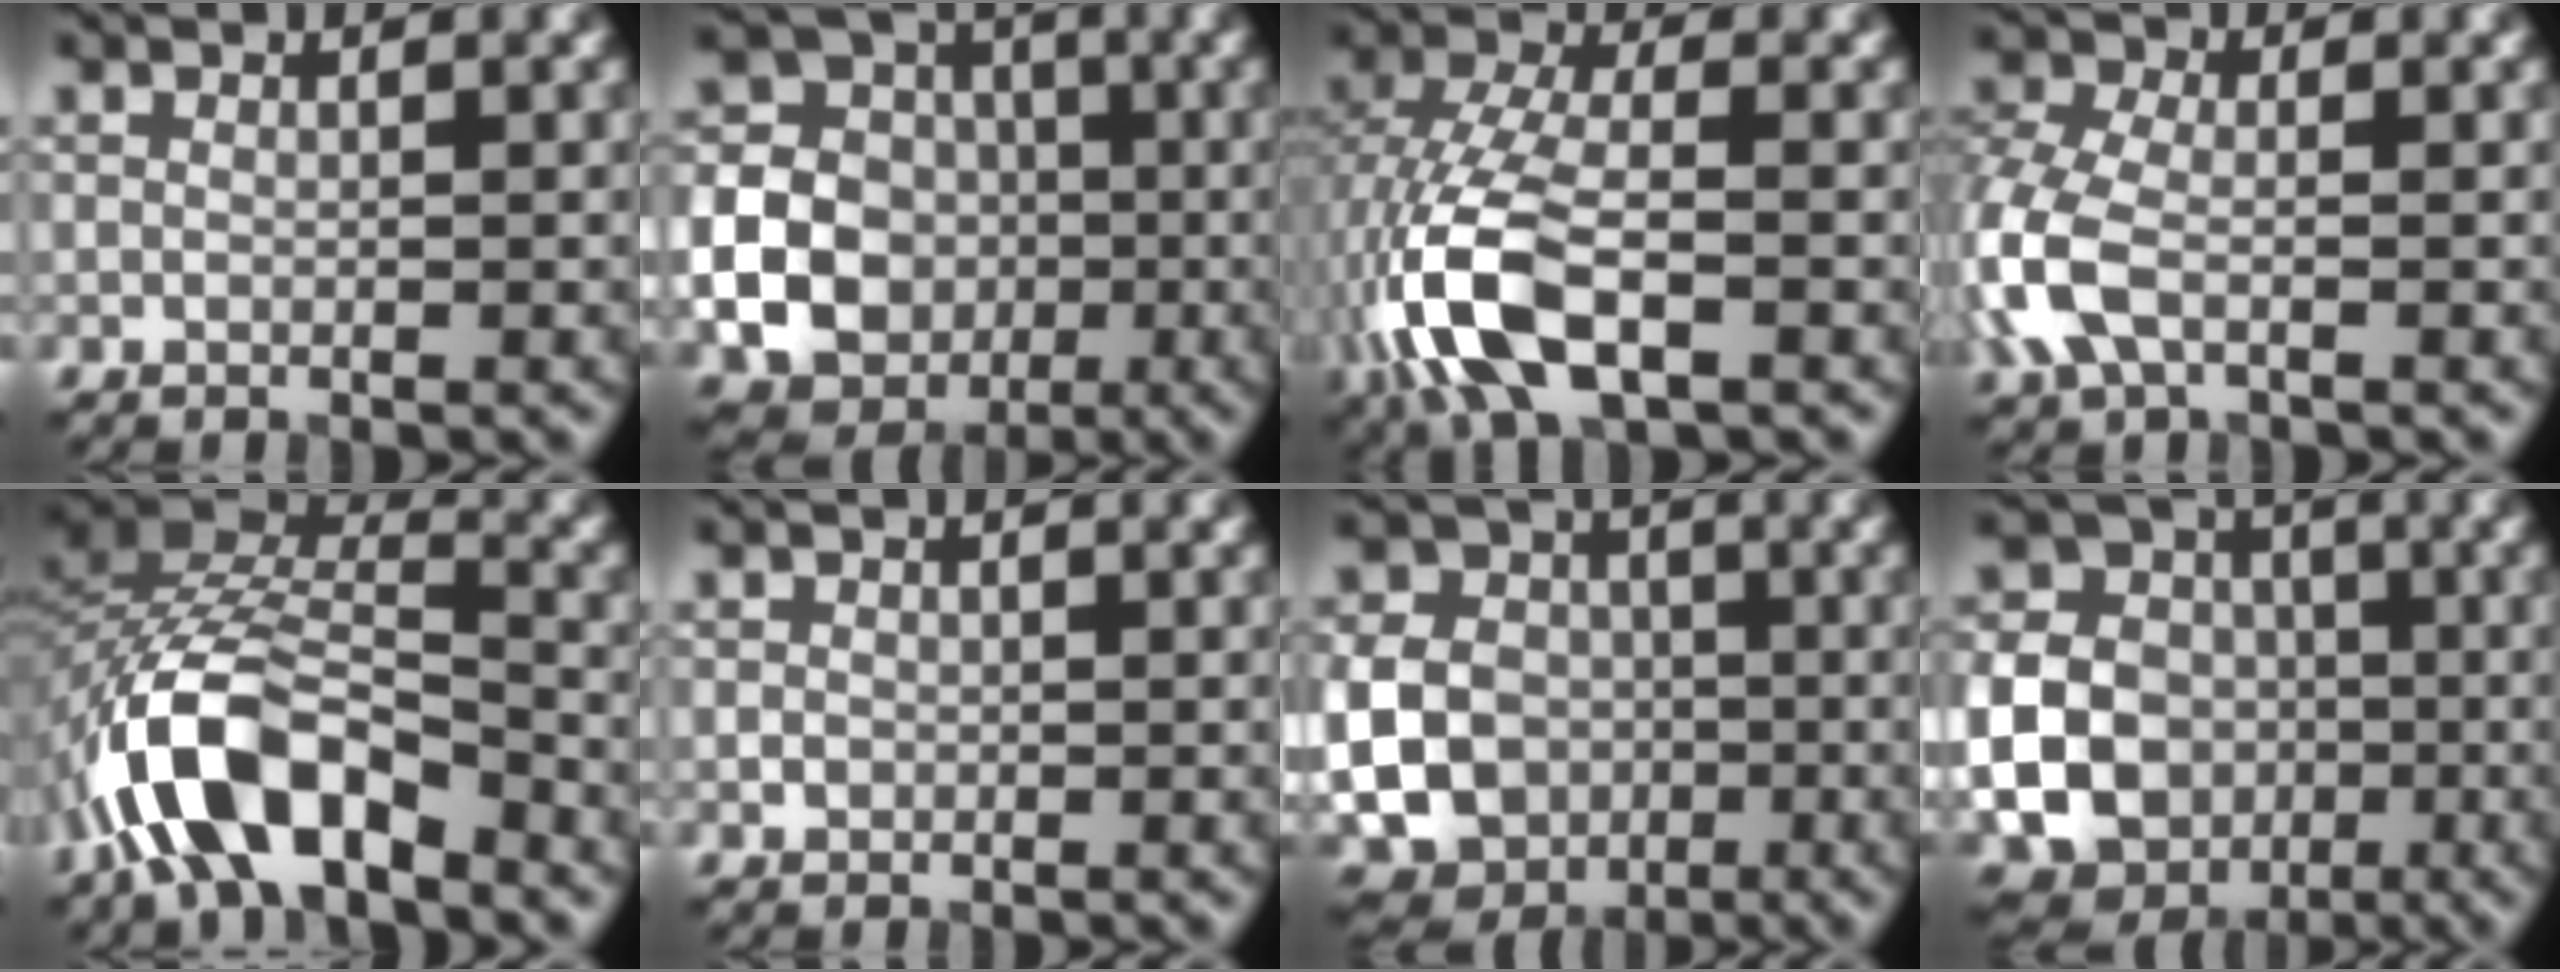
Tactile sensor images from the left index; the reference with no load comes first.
{"total": 15.4, "force": [-2.9, 14.3, 5.1], "torque": [-0.138, -0.023, -0.070]}
{"total": 9.0, "force": [-2.8, 4.4, 7.3], "torque": [-0.166, 0.004, -0.065]}
{"total": 5.6, "force": [-1.5, 3.4, 4.2], "torque": [-0.116, 0.002, -0.042]}
{"total": 10.1, "force": [-5.5, 4.5, 7.1], "torque": [-0.132, 0.012, -0.110]}
{"total": 0.7, "force": [-0.1, 0.7, 0.2], "torque": [0.000, -0.004, -0.003]}
{"total": 12.3, "force": [-2.5, 10.6, 5.7], "torque": [-0.122, -0.016, -0.067]}
{"total": 17.4, "force": [-3.5, 15.8, 6.3], "torque": [-0.157, -0.031, -0.084]}